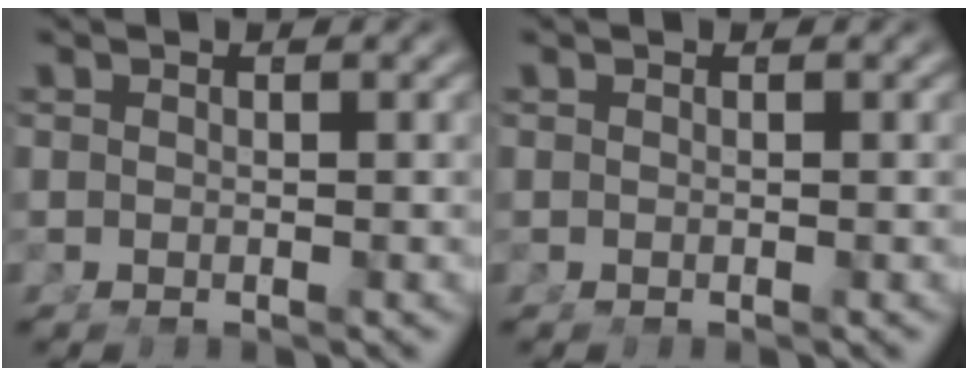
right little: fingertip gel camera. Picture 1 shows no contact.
{"total": 0.0}